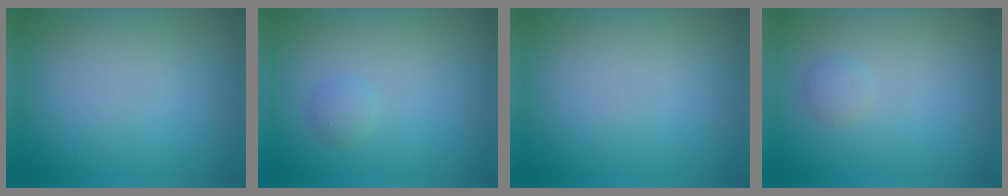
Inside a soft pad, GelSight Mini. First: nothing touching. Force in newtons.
{"total": 0.9, "press": 0.9, "slide": 0.1}
{"total": 0.0}
{"total": 0.8, "press": 0.8, "slide": 0.1}